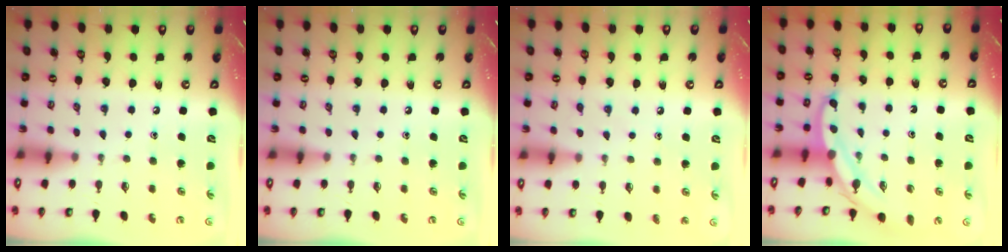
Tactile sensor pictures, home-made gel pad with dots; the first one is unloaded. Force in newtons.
{"total": 0.0}
{"total": 5.4, "press": 5.3, "slide": 0.7}
{"total": 5.5, "press": 5.5, "slide": 0.5}